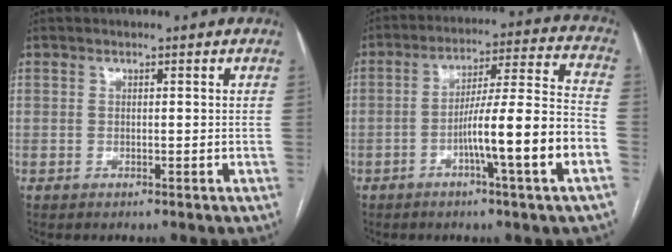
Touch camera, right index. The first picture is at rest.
{"total": 13.9, "force": [-4.9, -0.7, 12.9], "torque": [-0.208, 0.010, -0.081]}